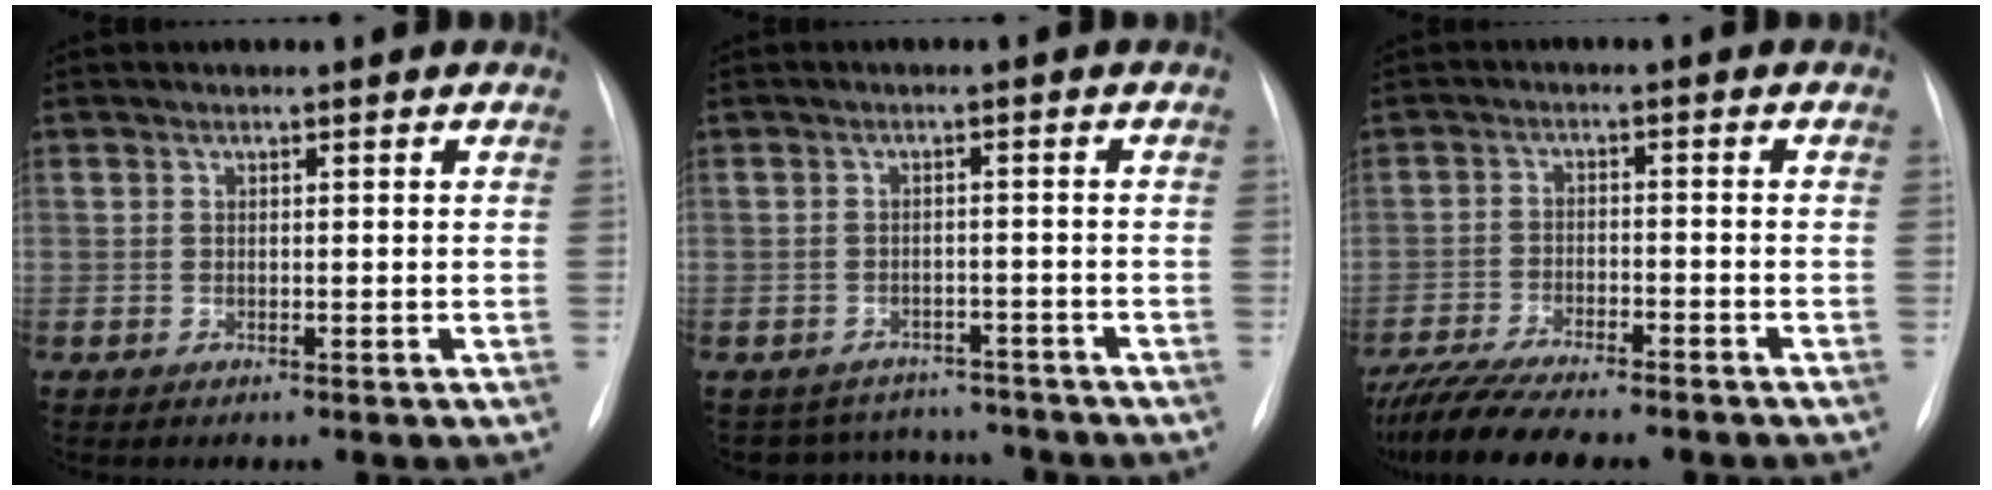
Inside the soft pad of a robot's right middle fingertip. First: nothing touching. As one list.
[{"total": 7.1, "force": [-6.5, 2.9, -0.3], "torque": [0.010, 0.025, -0.080]}, {"total": 12.1, "force": [-10.3, 1.8, 6.1], "torque": [-0.101, -0.017, -0.159]}]